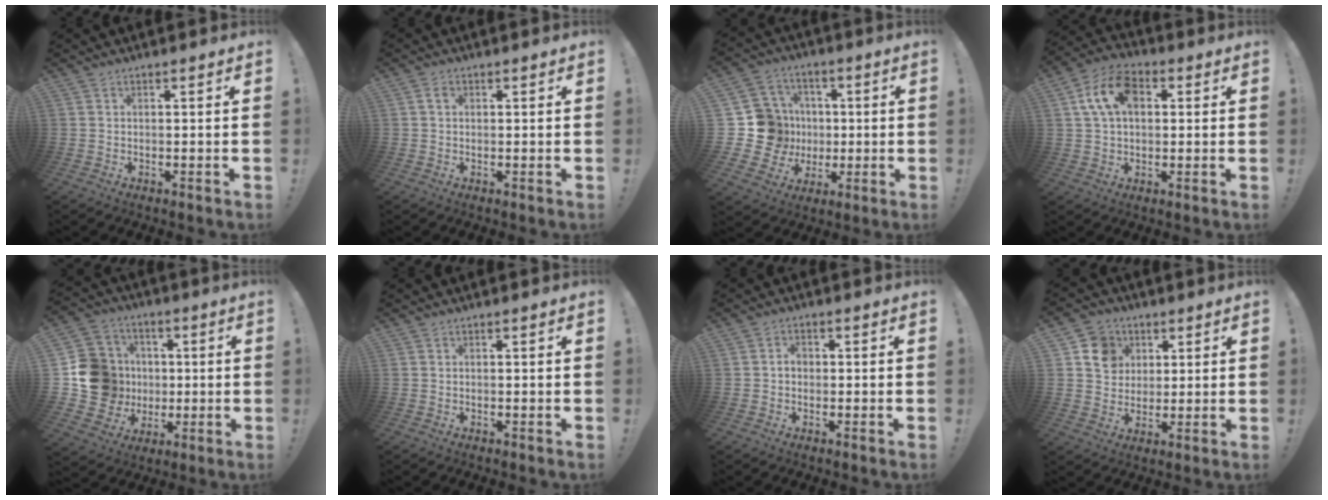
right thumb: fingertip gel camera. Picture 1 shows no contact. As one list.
[{"total": 1.5, "force": [0.6, 0.8, 1.2], "torque": [-0.021, 0.002, 0.010]}, {"total": 16.8, "force": [-0.5, 15.5, 6.4], "torque": [-0.104, 0.014, 0.022]}, {"total": 12.7, "force": [3.6, 8.5, 8.7], "torque": [-0.152, 0.011, 0.071]}, {"total": 18.7, "force": [-0.1, 17.1, 7.6], "torque": [-0.132, 0.011, 0.031]}, {"total": 0.0}, {"total": 2.3, "force": [-0.5, 1.8, 1.3], "torque": [-0.018, 0.005, -0.012]}, {"total": 9.8, "force": [3.5, 8.8, 2.5], "torque": [-0.037, -0.015, 0.075]}]